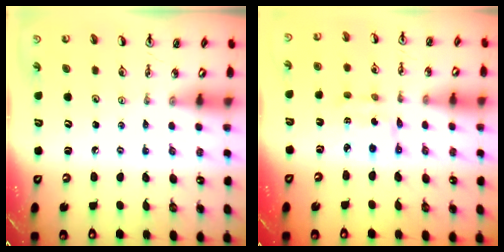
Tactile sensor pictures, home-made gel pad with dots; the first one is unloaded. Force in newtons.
{"total": 2.4, "press": 2.4, "slide": 0.2}